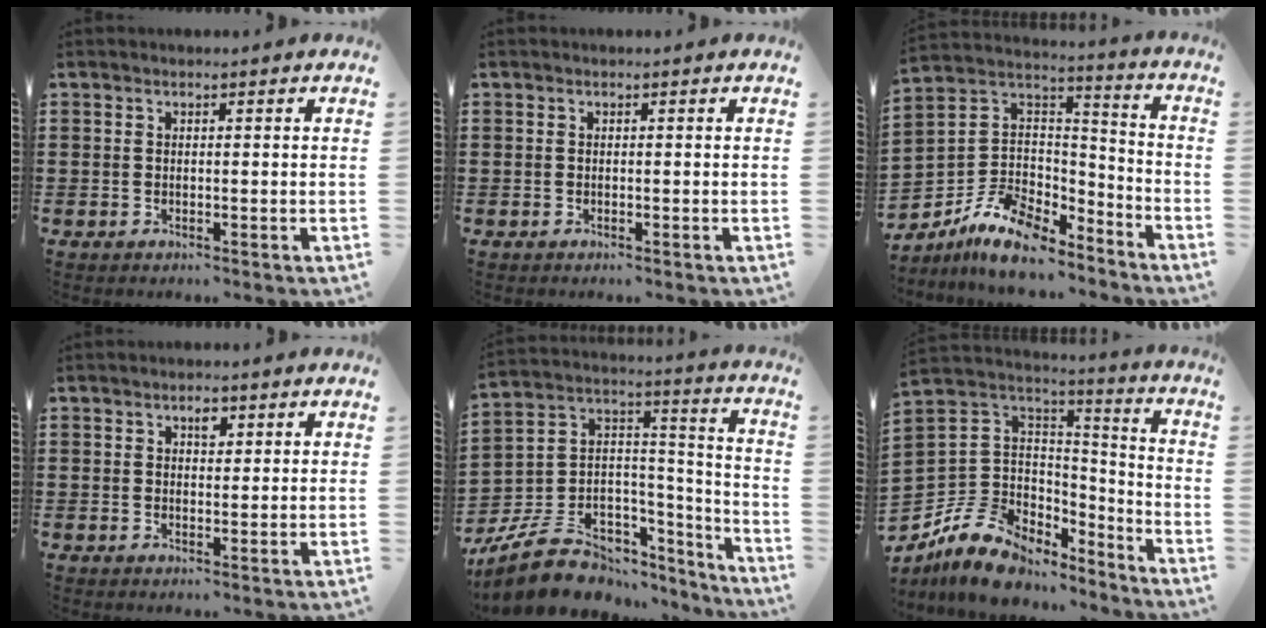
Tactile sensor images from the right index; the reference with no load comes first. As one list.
[{"total": 0.0}, {"total": 10.0, "force": [-7.5, 5.4, 3.9], "torque": [-0.100, 0.021, -0.146]}, {"total": 2.1, "force": [1.0, 1.1, 1.5], "torque": [-0.017, -0.001, 0.014]}, {"total": 11.2, "force": [-7.7, 6.6, 4.9], "torque": [-0.111, 0.018, -0.137]}, {"total": 10.4, "force": [-6.4, 7.6, 3.4], "torque": [-0.106, 0.012, -0.119]}]